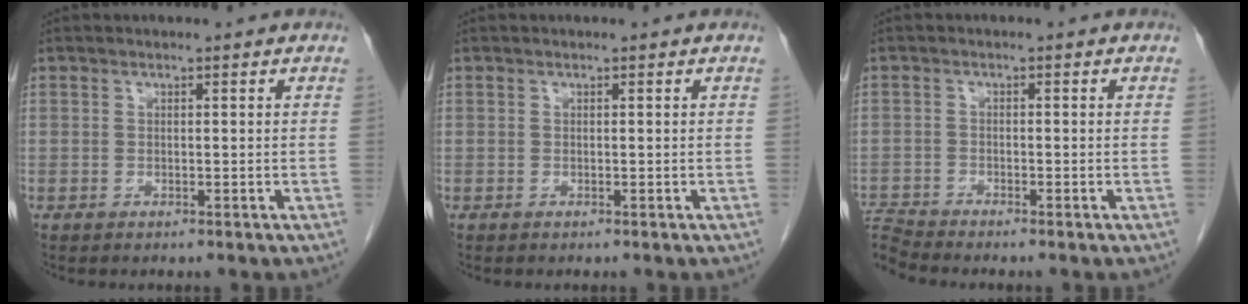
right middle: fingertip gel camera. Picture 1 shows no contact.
{"total": 0.0}
{"total": 3.6, "force": [-3.4, -1.2, 0.0], "torque": [-0.011, -0.011, -0.064]}